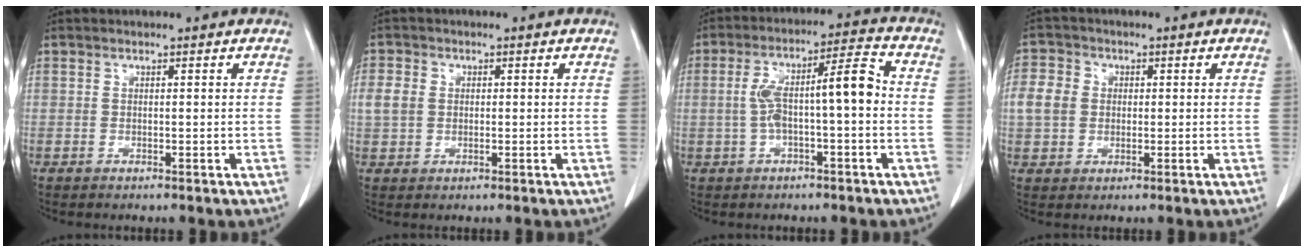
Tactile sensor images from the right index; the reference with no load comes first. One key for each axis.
{"total": 3.8, "fx": 0.5, "fy": 3.1, "fz": 2.1, "tx": -0.053, "ty": 0.011, "tz": 0.010}
{"total": 9.3, "fx": -0.6, "fy": 1.6, "fz": 9.1, "tx": -0.165, "ty": 0.037, "tz": -0.011}
{"total": 9.4, "fx": 1.1, "fy": 8.2, "fz": 4.3, "tx": -0.118, "ty": 0.021, "tz": 0.024}